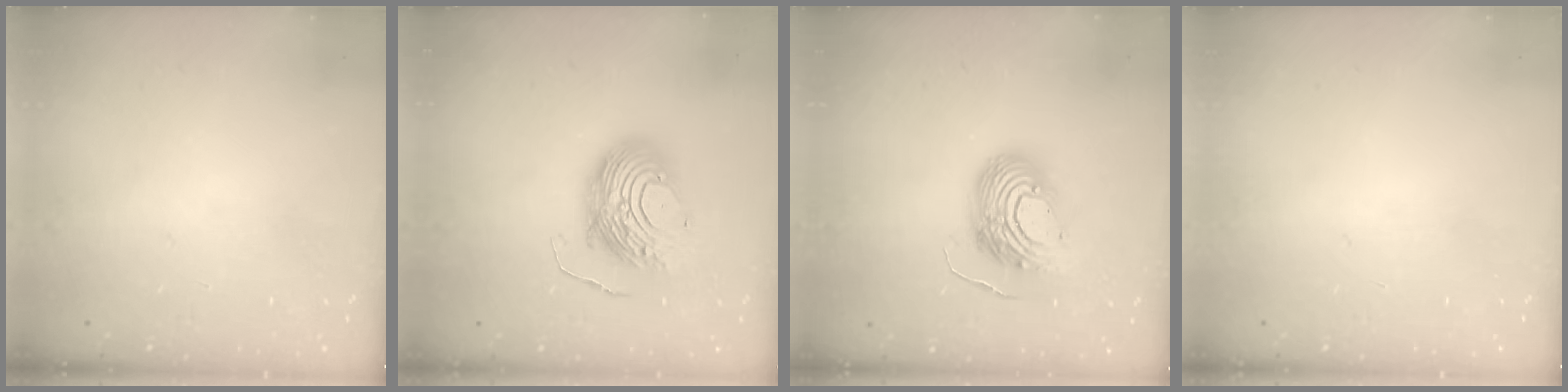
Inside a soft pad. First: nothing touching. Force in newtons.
{"total": 12.2, "press": 12.2, "slide": 1.2}
{"total": 13.3, "press": 13.1, "slide": 2.3}
{"total": 0.0}